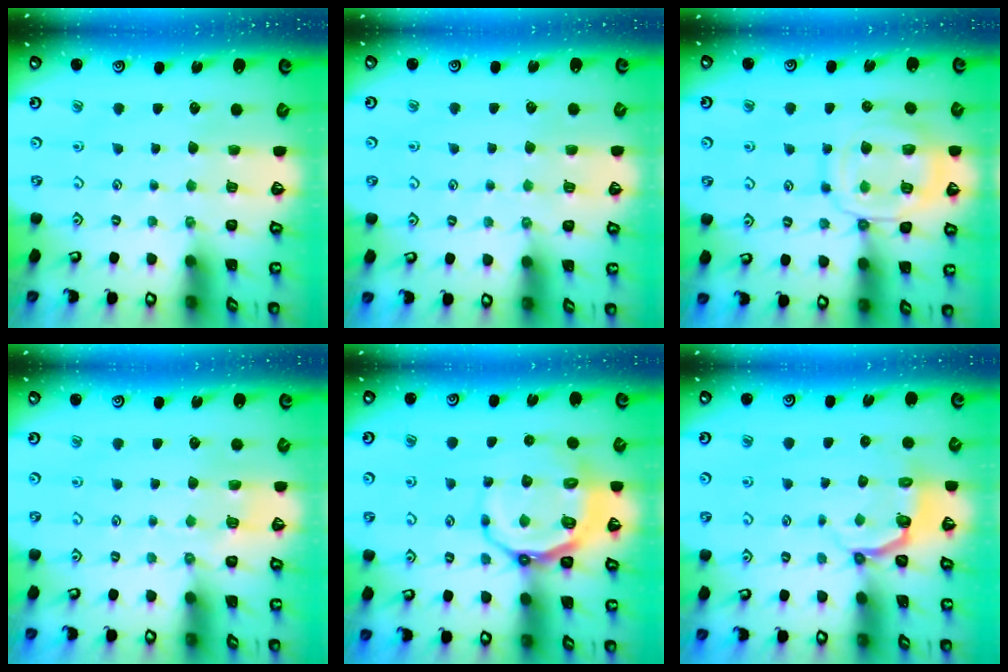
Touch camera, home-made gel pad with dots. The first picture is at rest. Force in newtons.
{"total": 2.5, "press": 2.4, "slide": 0.4}
{"total": 14.9, "press": 14.8, "slide": 1.5}
{"total": 2.8, "press": 2.5, "slide": 1.3}
{"total": 11.2, "press": 10.7, "slide": 3.4}
{"total": 3.6, "press": 2.6, "slide": 2.5}